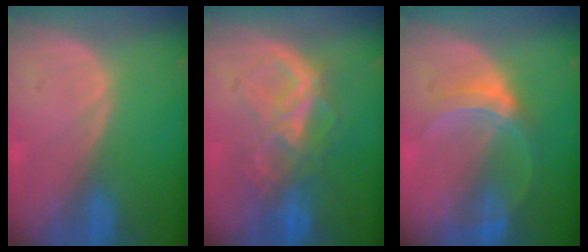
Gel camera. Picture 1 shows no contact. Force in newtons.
{"total": 8.3, "press": 7.7, "slide": 3.2}
{"total": 5.3, "press": 5.2, "slide": 0.8}